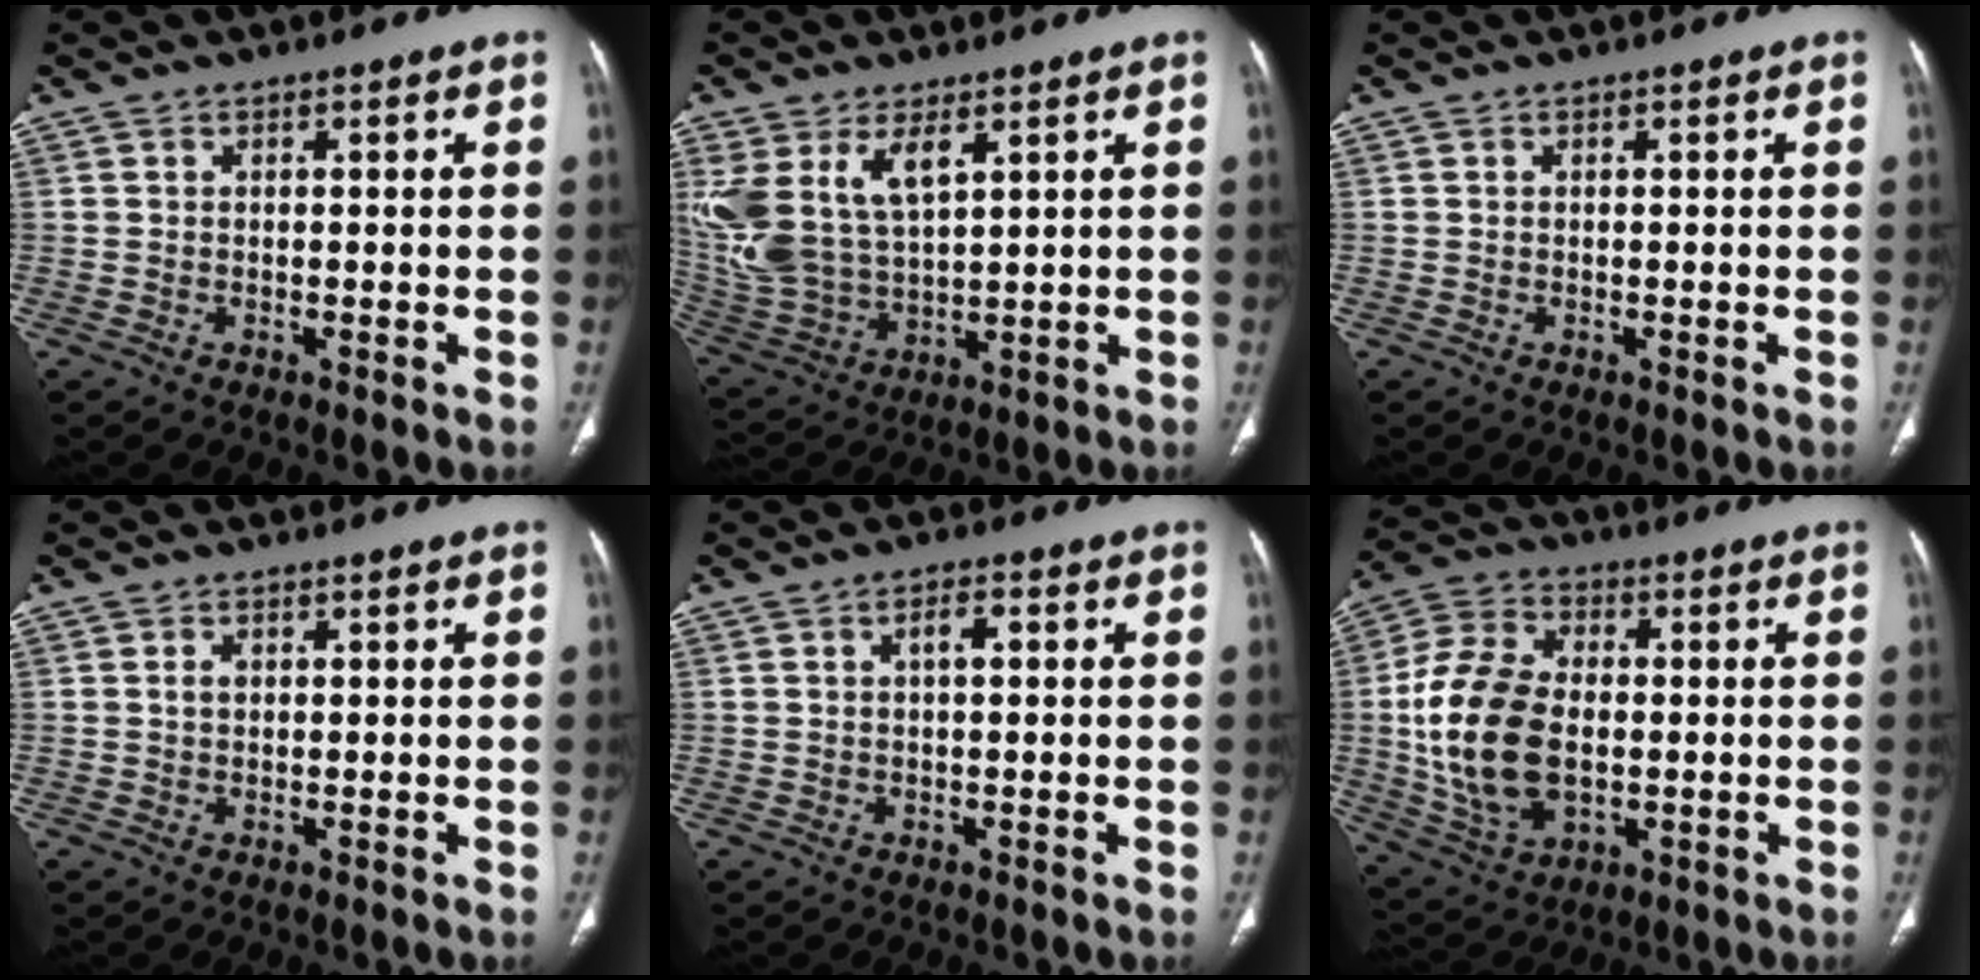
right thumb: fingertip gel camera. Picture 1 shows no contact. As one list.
[{"total": 14.9, "force": [6.2, 8.0, 10.9], "torque": [-0.230, -0.019, 0.140]}, {"total": 0.0}, {"total": 1.1, "force": [0.2, 0.8, 0.7], "torque": [-0.014, 0.003, 0.005]}, {"total": 2.3, "force": [0.4, 1.0, 2.1], "torque": [-0.035, 0.007, 0.005]}, {"total": 18.4, "force": [-0.8, 11.6, 14.3], "torque": [-0.275, 0.006, -0.005]}]